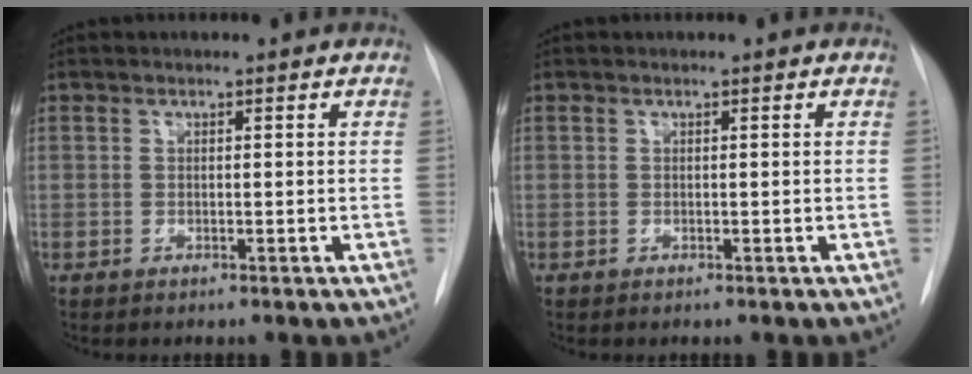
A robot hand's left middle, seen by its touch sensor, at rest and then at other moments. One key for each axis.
{"total": 0.0}